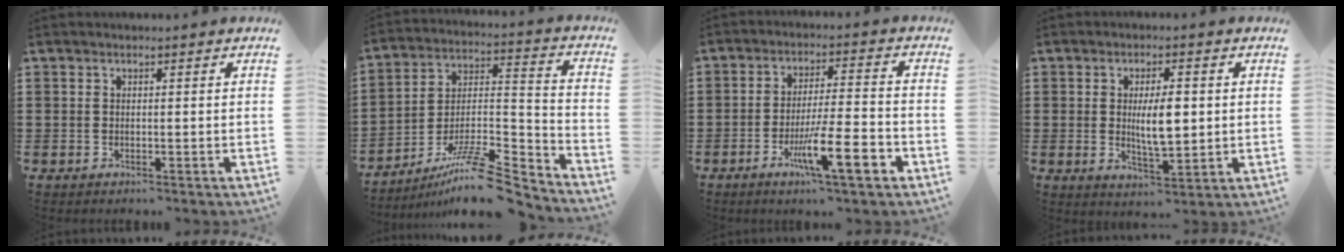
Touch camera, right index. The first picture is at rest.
{"total": 12.1, "force": [-9.7, 2.2, 6.9], "torque": [-0.109, 0.026, -0.181]}
{"total": 10.3, "force": [-4.8, 1.5, 8.9], "torque": [-0.154, 0.001, -0.083]}
{"total": 6.4, "force": [0.4, 2.3, 6.0], "torque": [-0.102, -0.003, 0.001]}